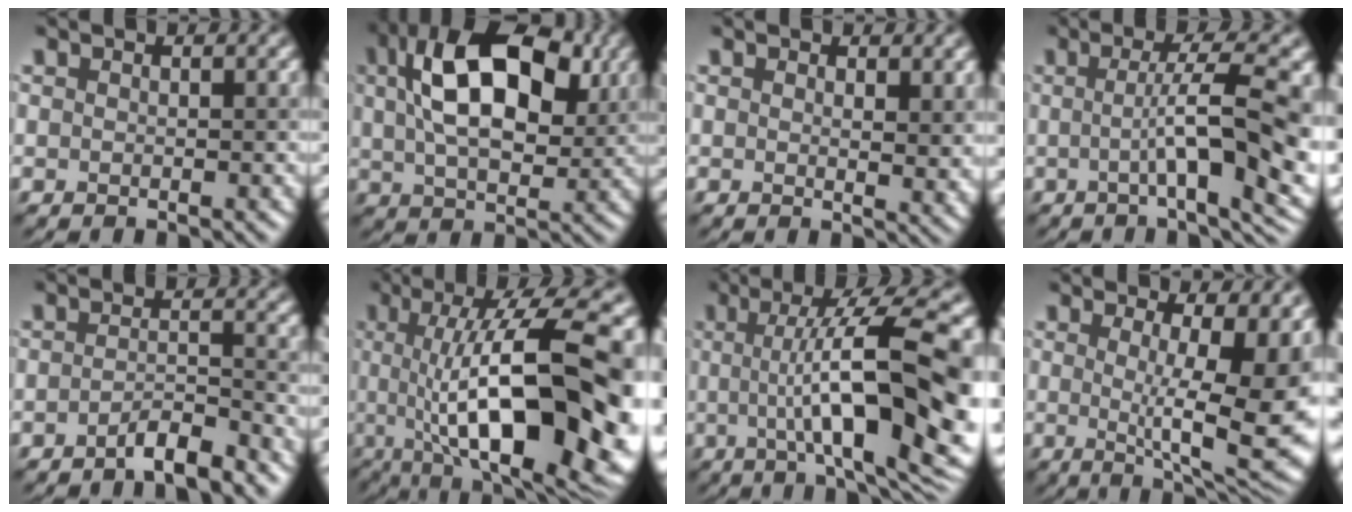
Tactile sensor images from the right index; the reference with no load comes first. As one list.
[{"total": 12.7, "force": [3.9, 6.9, 9.9], "torque": [-0.161, 0.022, 0.053]}, {"total": 2.5, "force": [1.0, 0.6, 2.2], "torque": [-0.030, -0.007, 0.019]}, {"total": 10.2, "force": [-0.2, 2.4, 9.9], "torque": [-0.124, 0.009, -0.007]}, {"total": 3.1, "force": [-2.4, 0.5, 1.8], "torque": [-0.028, 0.008, -0.049]}, {"total": 16.3, "force": [-0.7, 5.0, 15.5], "torque": [-0.187, 0.023, -0.014]}, {"total": 14.7, "force": [0.1, 3.9, 14.2], "torque": [-0.175, 0.014, 0.001]}, {"total": 12.8, "force": [0.7, 3.7, 12.3], "torque": [-0.134, -0.004, 0.011]}]